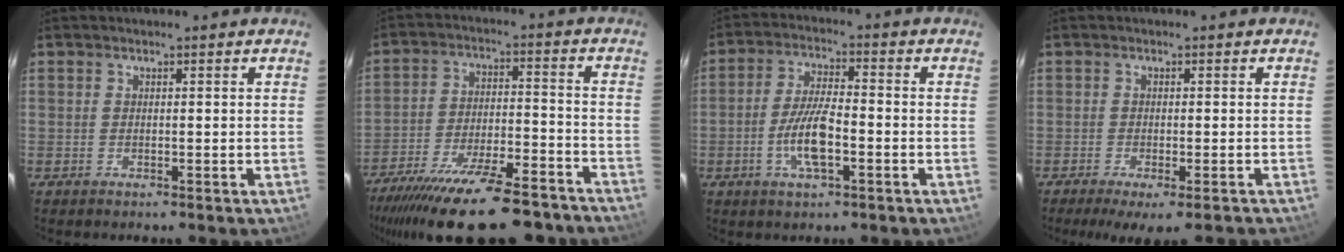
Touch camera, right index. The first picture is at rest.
{"total": 25.0, "force": [-20.8, 6.2, 12.5], "torque": [-0.232, -0.033, -0.300]}
{"total": 8.3, "force": [-2.8, 2.5, 7.4], "torque": [-0.151, 0.002, -0.054]}
{"total": 8.0, "force": [-6.5, 1.3, 4.5], "torque": [-0.084, -0.023, -0.092]}